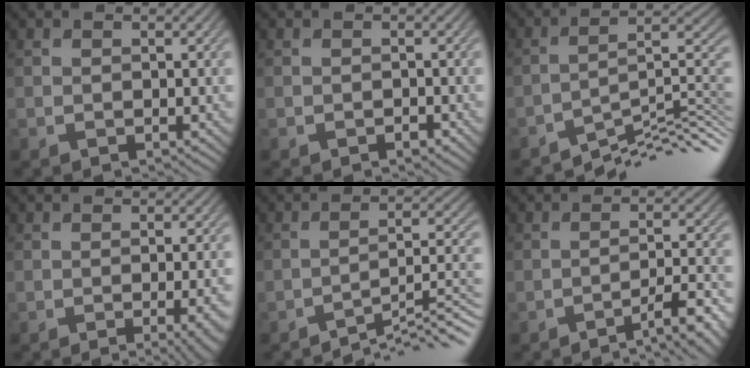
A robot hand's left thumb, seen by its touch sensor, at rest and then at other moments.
{"total": 0.7, "force": [-0.5, 0.3, 0.4], "torque": [-0.004, -0.001, -0.007]}
{"total": 10.5, "force": [-7.6, 2.0, 6.9], "torque": [-0.099, 0.005, -0.127]}
{"total": 5.9, "force": [-2.1, 1.7, 5.2], "torque": [-0.050, 0.001, -0.020]}
{"total": 8.7, "force": [-6.7, 1.1, 5.5], "torque": [-0.075, 0.017, -0.103]}
{"total": 6.8, "force": [-4.6, 1.1, 4.9], "torque": [-0.078, 0.011, -0.071]}